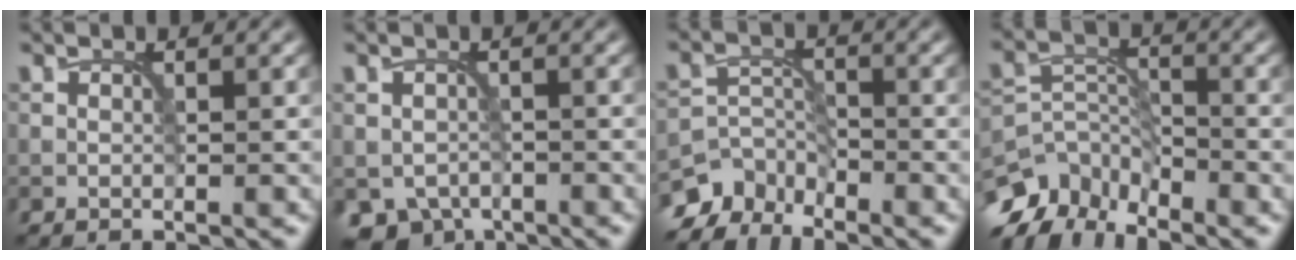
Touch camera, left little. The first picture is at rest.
{"total": 3.4, "force": [-2.2, 2.4, 1.1], "torque": [-0.015, -0.016, -0.035]}
{"total": 4.9, "force": [-4.3, 2.2, 0.8], "torque": [-0.003, -0.007, -0.083]}
{"total": 6.9, "force": [-5.6, 3.0, 2.7], "torque": [-0.053, -0.005, -0.120]}